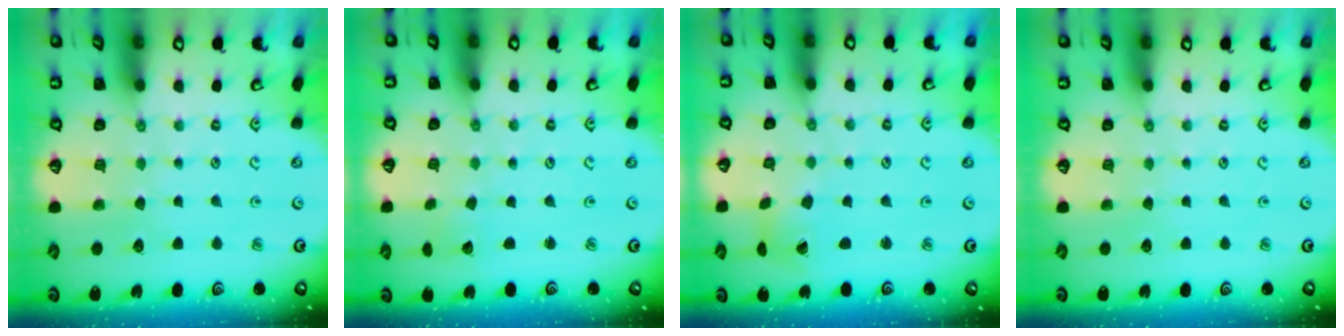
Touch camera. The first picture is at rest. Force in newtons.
{"total": 2.4, "press": 2.4, "slide": 0.2}
{"total": 2.2, "press": 2.2, "slide": 0.4}
{"total": 0.0}